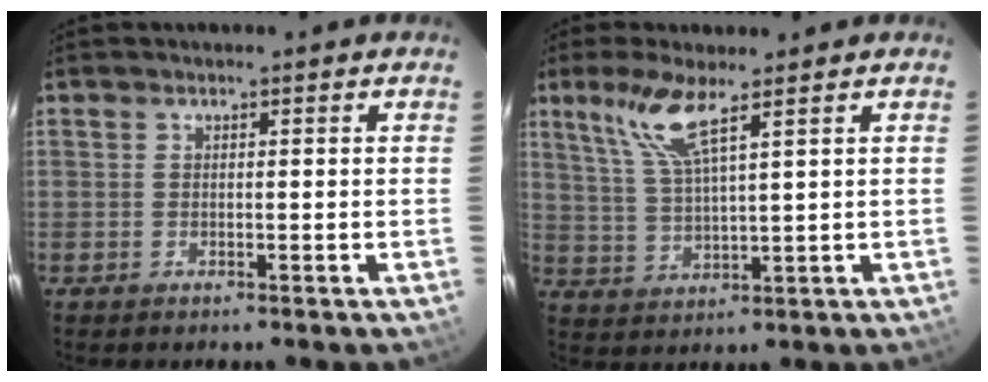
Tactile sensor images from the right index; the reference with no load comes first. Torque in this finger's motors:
{"motor_torque": [0.50, 0.49, 0.48, 0.13]}